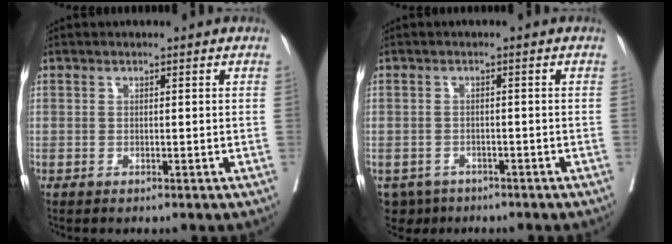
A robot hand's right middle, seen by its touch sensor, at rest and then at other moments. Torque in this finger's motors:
{"motor_torque": [0.02, -0.02, 0.00, 0.00]}